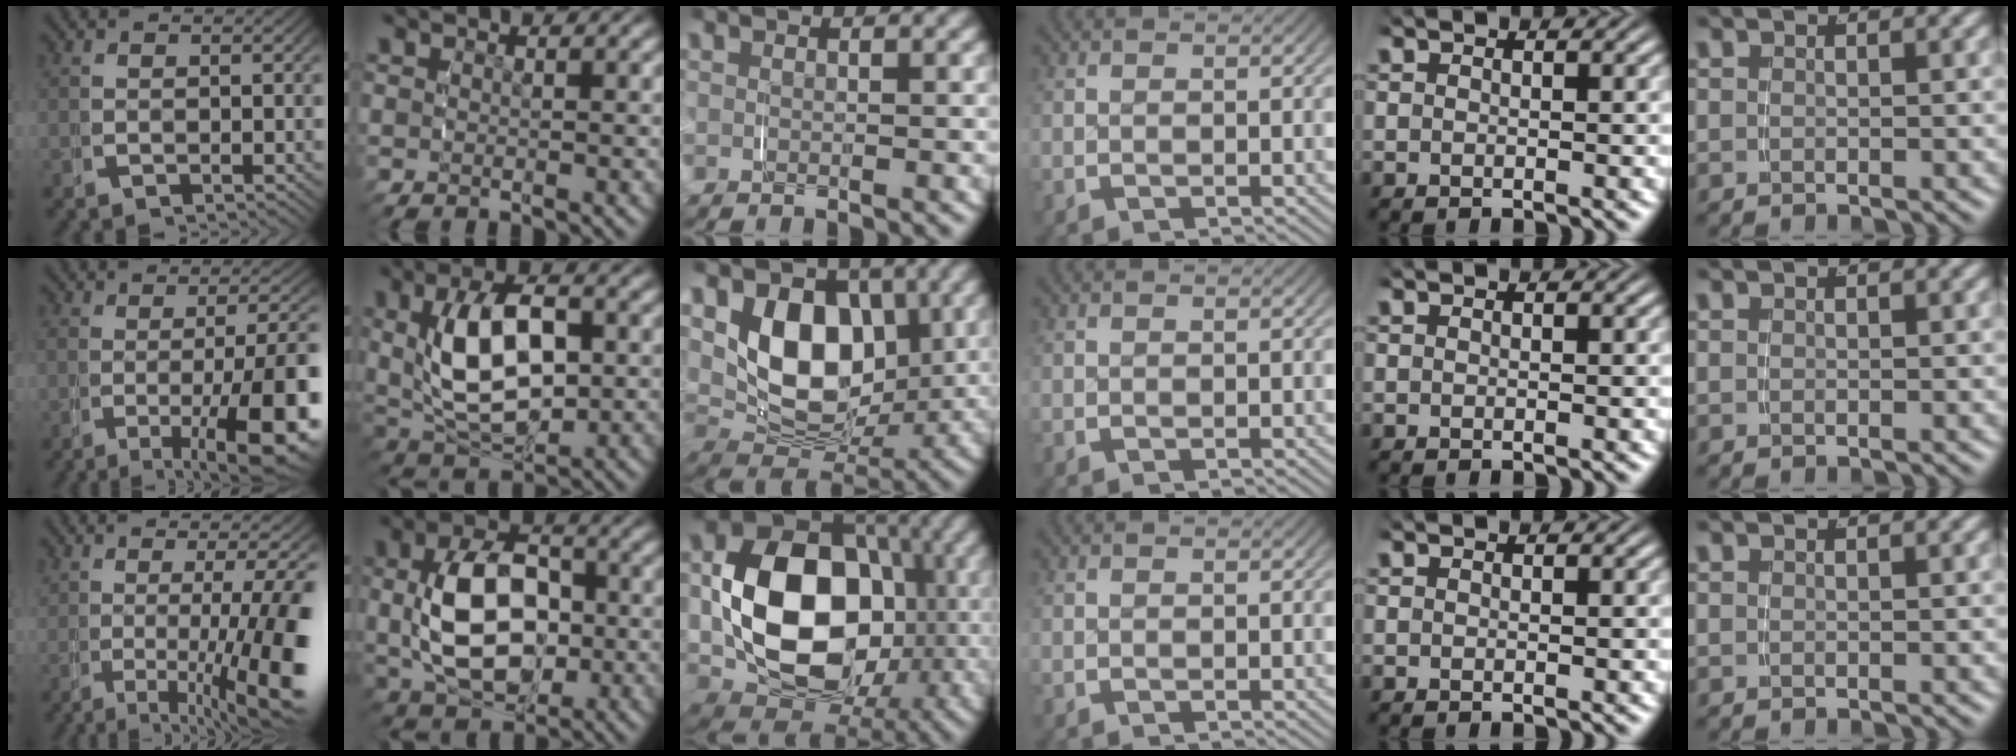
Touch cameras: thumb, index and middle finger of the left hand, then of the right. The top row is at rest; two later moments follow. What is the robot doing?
{"motion": "grasp_and_lifting", "object": "pencil case"}